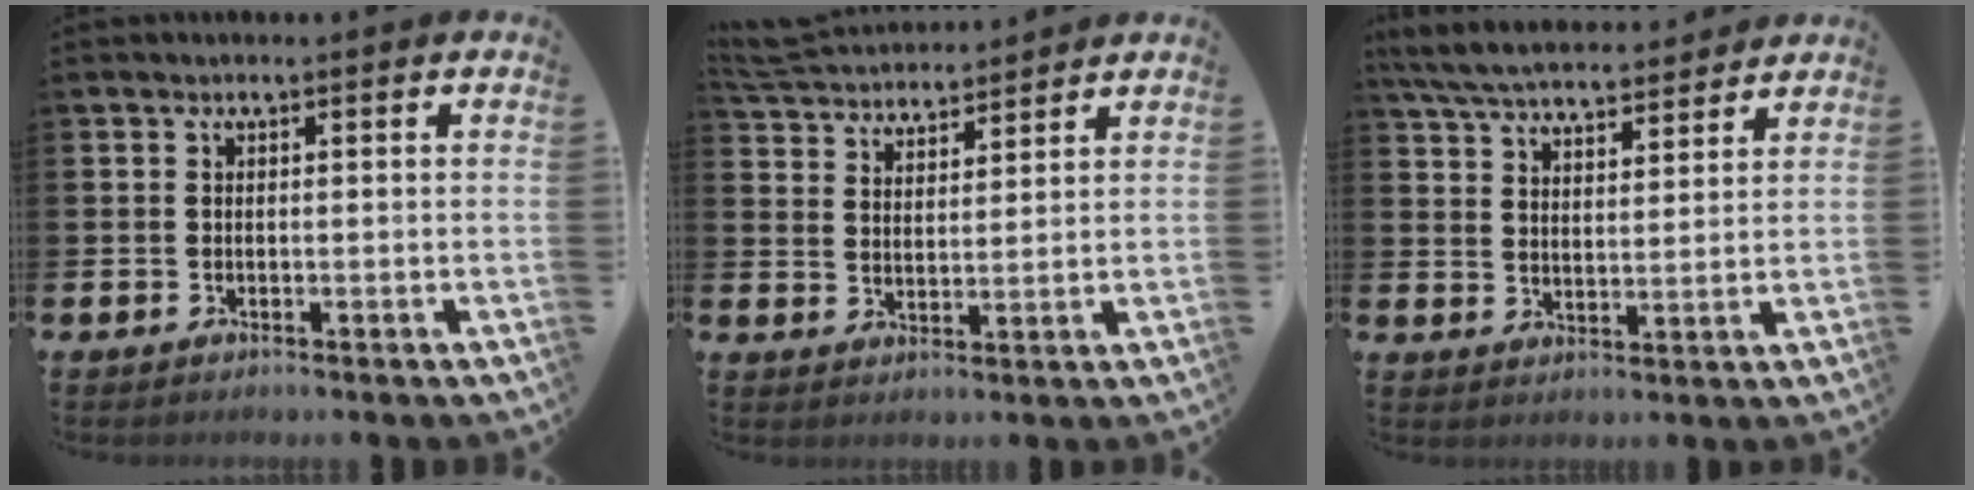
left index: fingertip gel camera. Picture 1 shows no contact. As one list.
[{"total": 5.8, "force": [5.7, 0.8, 0.2], "torque": [-0.032, -0.030, 0.105]}, {"total": 6.7, "force": [6.4, 1.1, 1.6], "torque": [-0.056, -0.032, 0.115]}]